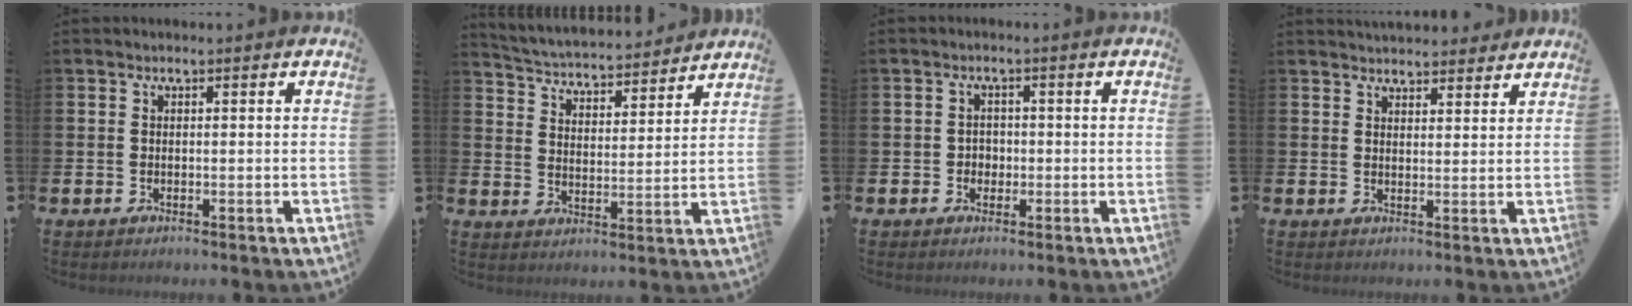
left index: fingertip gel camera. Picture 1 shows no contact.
{"total": 4.5, "force": [4.4, 0.8, 0.3], "torque": [-0.035, -0.039, 0.073]}
{"total": 1.7, "force": [-0.2, 1.6, 0.5], "torque": [0.003, 0.000, -0.011]}
{"total": 3.7, "force": [3.6, 0.7, 0.0], "torque": [-0.006, -0.015, 0.067]}